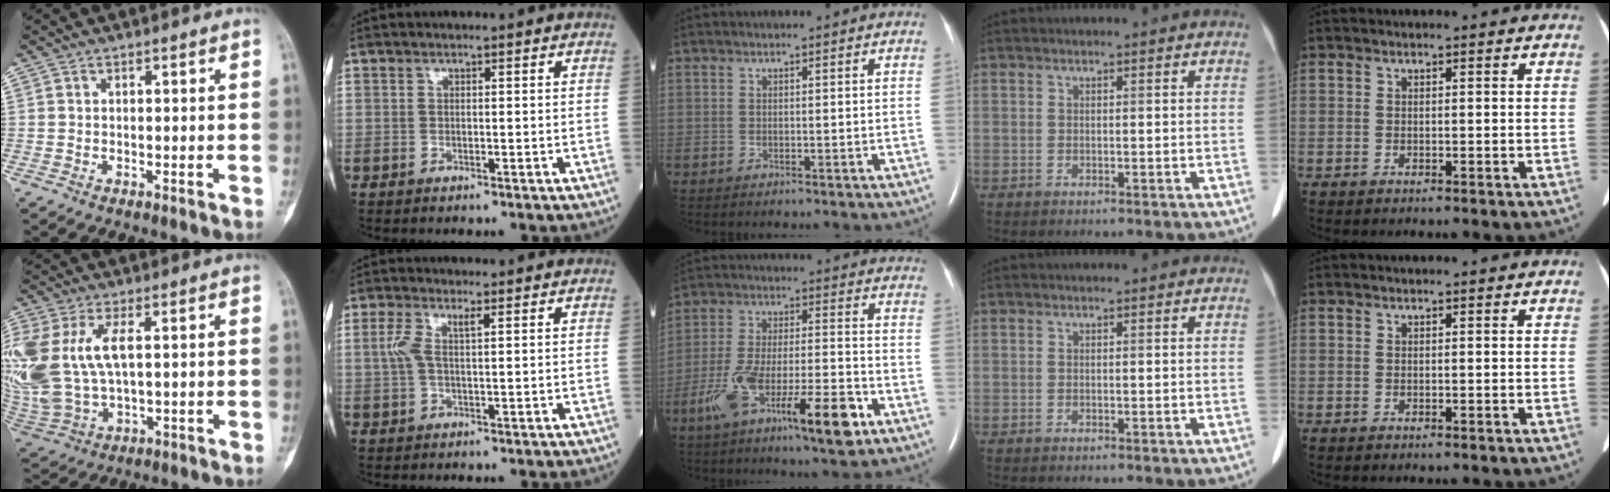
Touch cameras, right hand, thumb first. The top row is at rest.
{"thumb": {"total": 19.6, "force": [2.9, 10.9, 16.1], "torque": [-0.400, -0.008, 0.065]}, "index": {"total": 3.8, "force": [1.1, 1.0, 3.5], "torque": [-0.093, 0.018, 0.023]}, "middle": {"total": 15.9, "force": [-7.9, 2.9, 13.4], "torque": [-0.230, -0.003, -0.126]}}